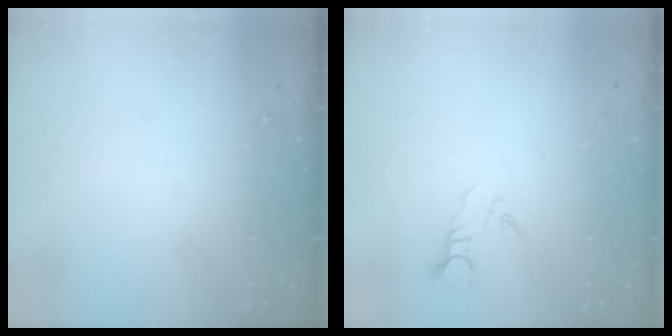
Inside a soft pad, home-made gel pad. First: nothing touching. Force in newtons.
{"total": 3.8, "press": 3.8, "slide": 0.3}